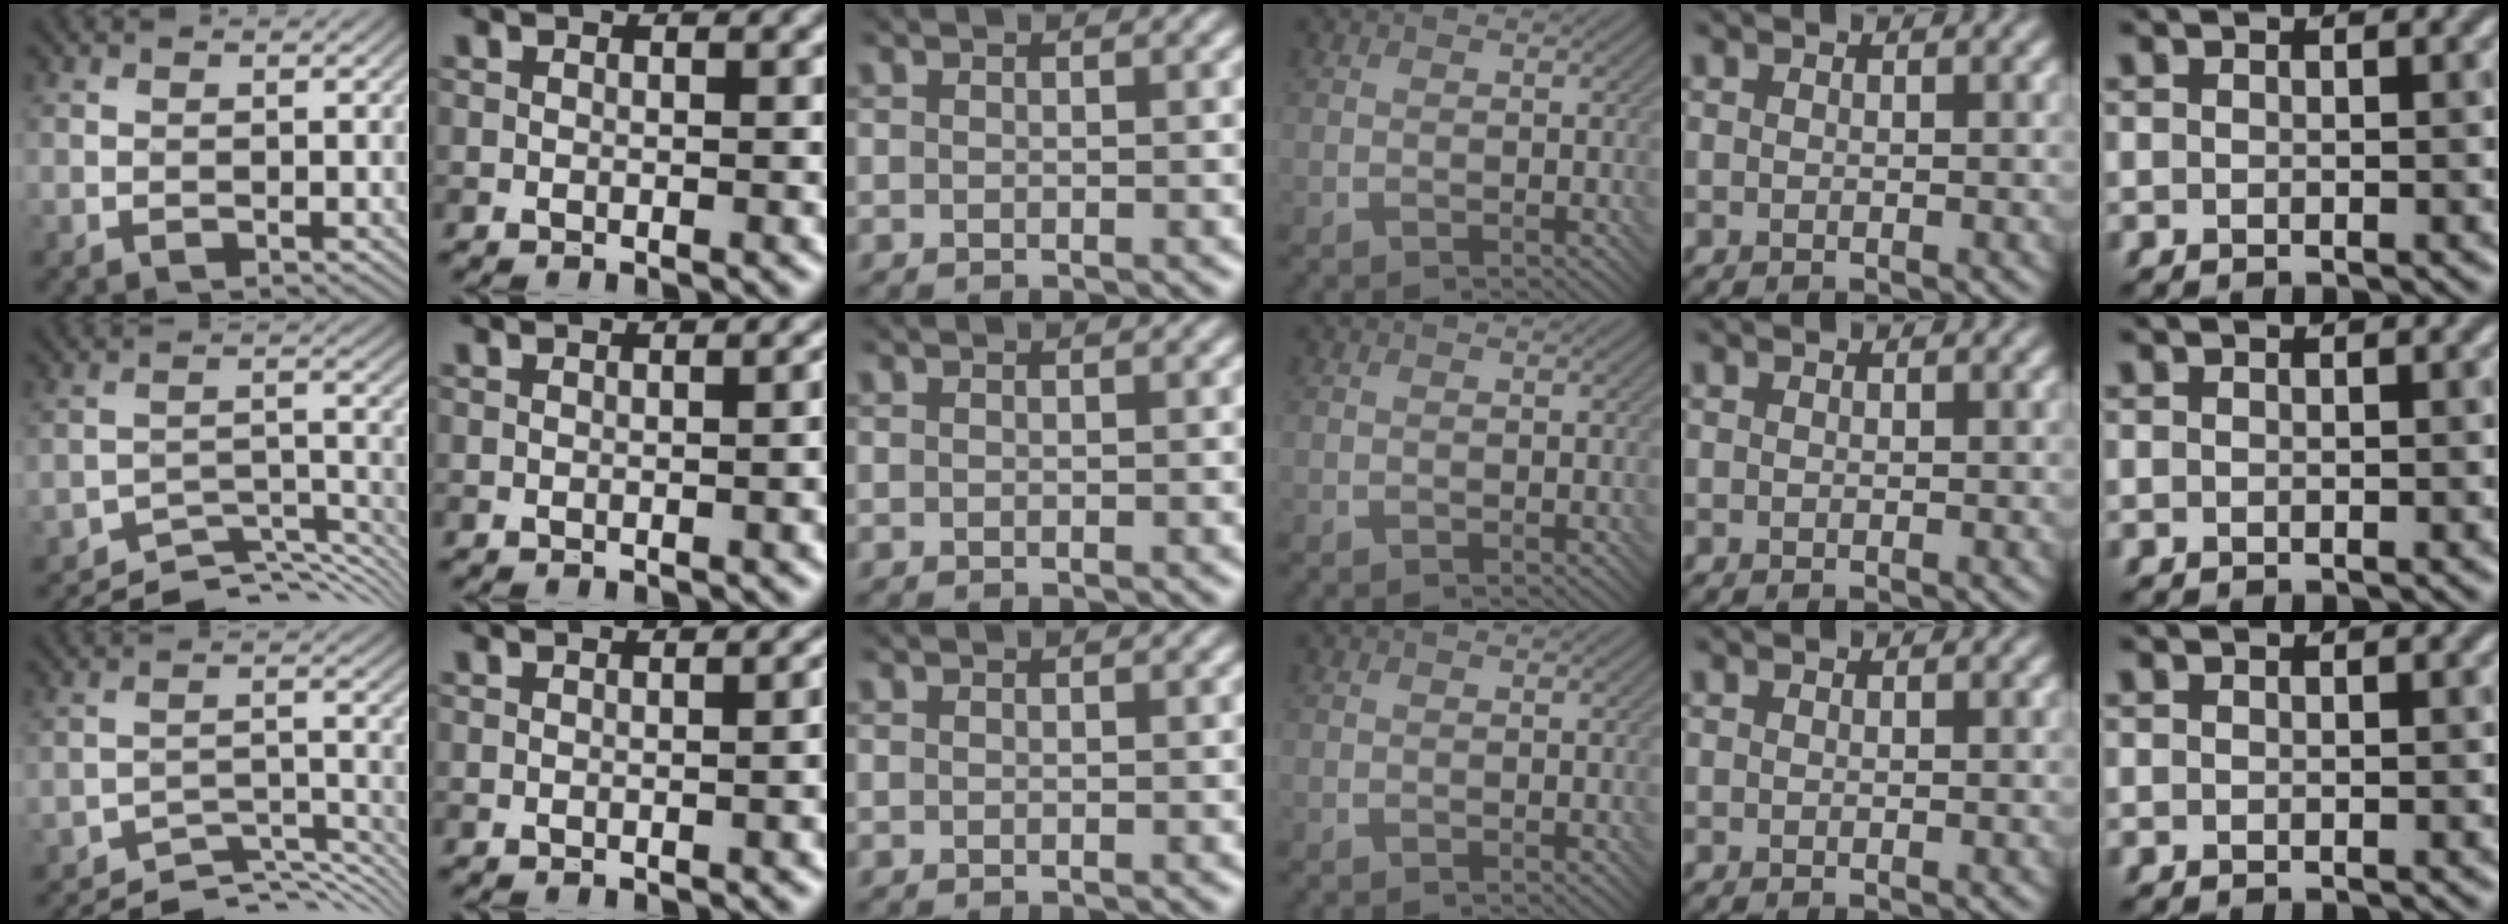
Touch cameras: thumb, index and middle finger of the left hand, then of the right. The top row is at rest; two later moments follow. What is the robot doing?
{"motion": "insert", "object": "bottle cap"}